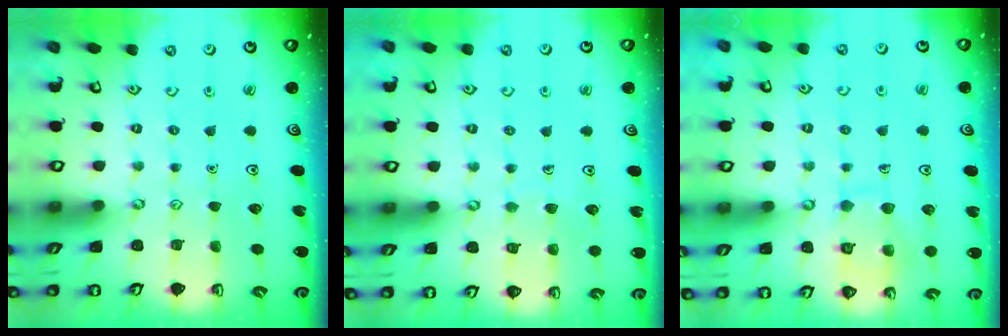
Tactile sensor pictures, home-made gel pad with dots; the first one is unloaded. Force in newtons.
{"total": 5.7, "press": 5.7, "slide": 0.5}
{"total": 10.6, "press": 10.6, "slide": 0.9}